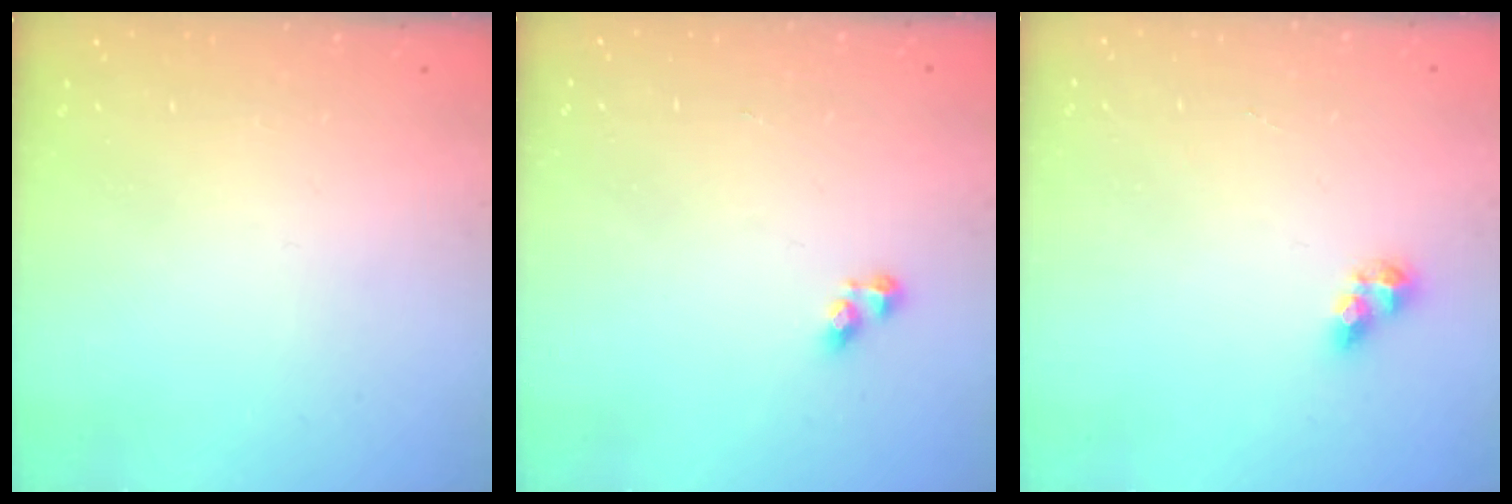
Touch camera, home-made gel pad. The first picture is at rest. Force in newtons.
{"total": 2.8, "press": 2.8, "slide": 0.3}
{"total": 6.7, "press": 6.7, "slide": 0.8}